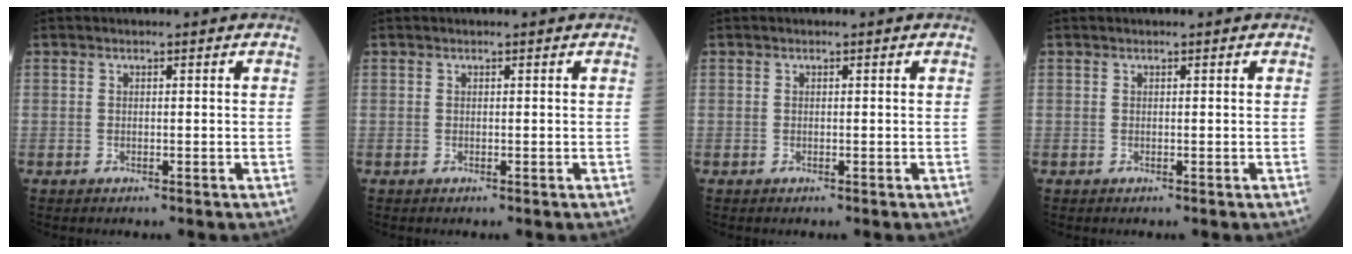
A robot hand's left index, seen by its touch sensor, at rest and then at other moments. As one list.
[{"total": 0.0}, {"total": 0.0}, {"total": 0.0}]